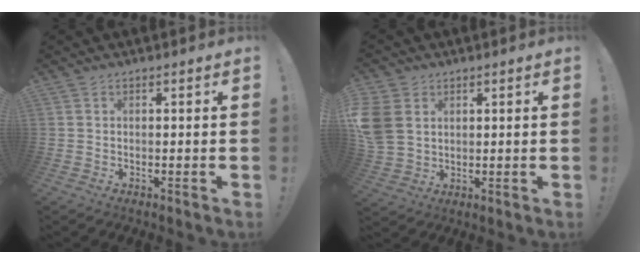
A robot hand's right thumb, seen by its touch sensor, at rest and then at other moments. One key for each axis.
{"total": 9.0, "fx": 2.7, "fy": 7.1, "fz": 4.9, "tx": -0.114, "ty": -0.006, "tz": 0.056}